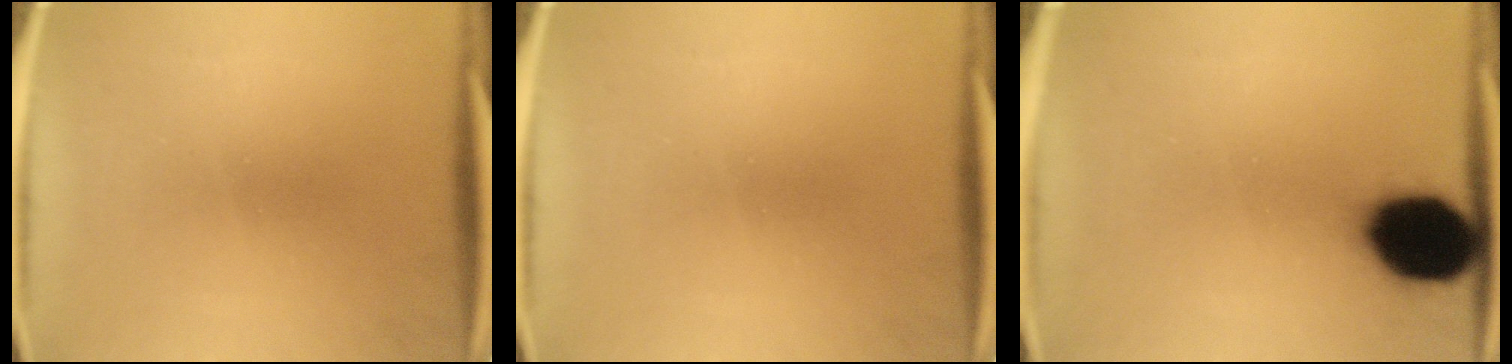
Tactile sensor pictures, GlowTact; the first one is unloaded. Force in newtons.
{"total": 0.0}
{"total": 17.0}